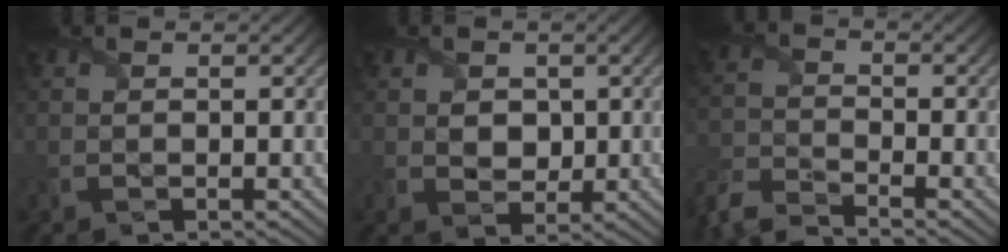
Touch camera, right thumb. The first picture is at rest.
{"total": 2.8, "force": [0.6, 2.3, 1.5], "torque": [-0.038, -0.005, 0.004]}
{"total": 5.9, "force": [-5.5, 1.1, 1.9], "torque": [-0.049, -0.013, -0.122]}